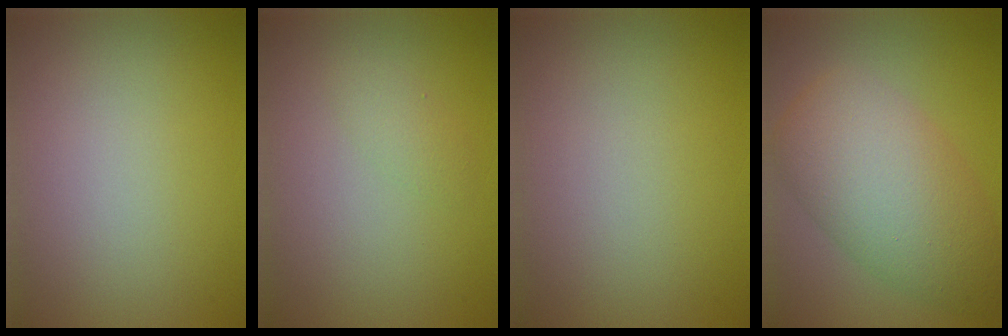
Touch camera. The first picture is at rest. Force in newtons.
{"total": 1.1, "press": 1.1, "slide": 0.0}
{"total": 0.0}
{"total": 7.8, "press": 7.7, "slide": 0.3}